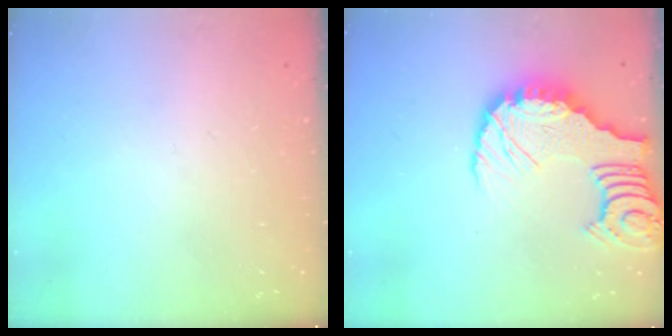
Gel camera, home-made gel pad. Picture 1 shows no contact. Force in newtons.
{"total": 12.8, "press": 12.7, "slide": 1.5}